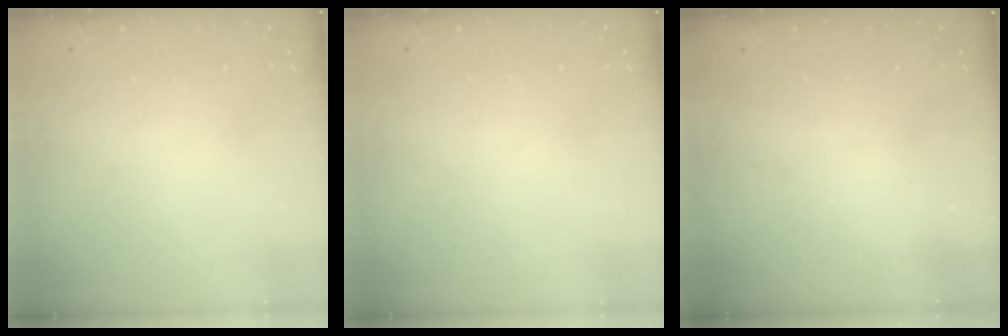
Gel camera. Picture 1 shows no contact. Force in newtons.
{"total": 0.0}
{"total": 2.3, "press": 2.2, "slide": 0.7}